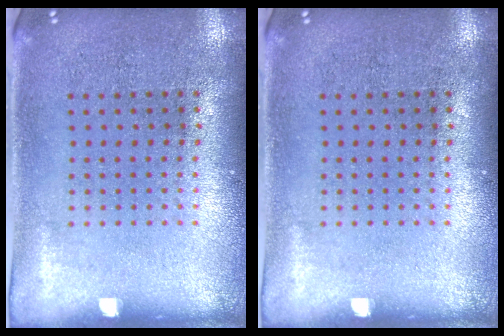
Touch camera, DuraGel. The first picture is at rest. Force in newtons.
{"total": 0.0}